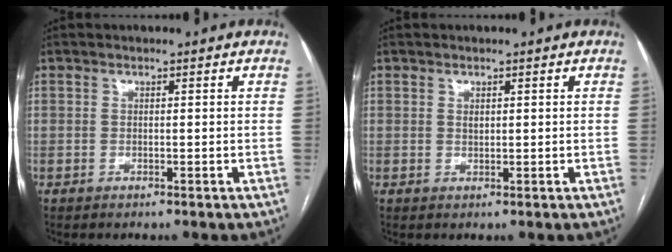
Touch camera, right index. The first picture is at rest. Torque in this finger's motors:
{"motor_torque": [0.27, 0.20, -0.01, 0.00]}